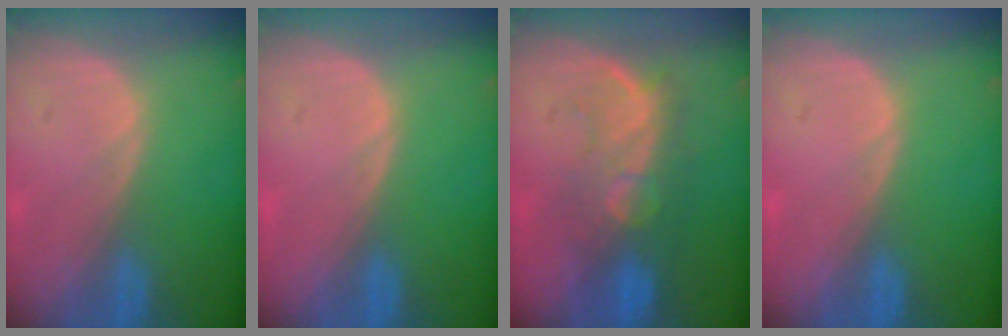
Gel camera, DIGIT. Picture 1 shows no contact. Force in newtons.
{"total": 0.0}
{"total": 9.3, "press": 8.5, "slide": 3.7}
{"total": 0.0}